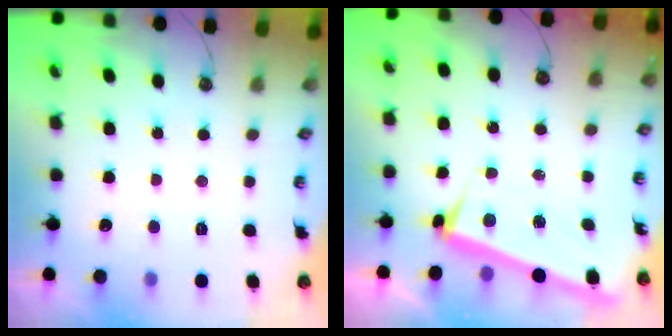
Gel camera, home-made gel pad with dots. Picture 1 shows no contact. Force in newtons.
{"total": 3.4, "press": 3.2, "slide": 0.9}